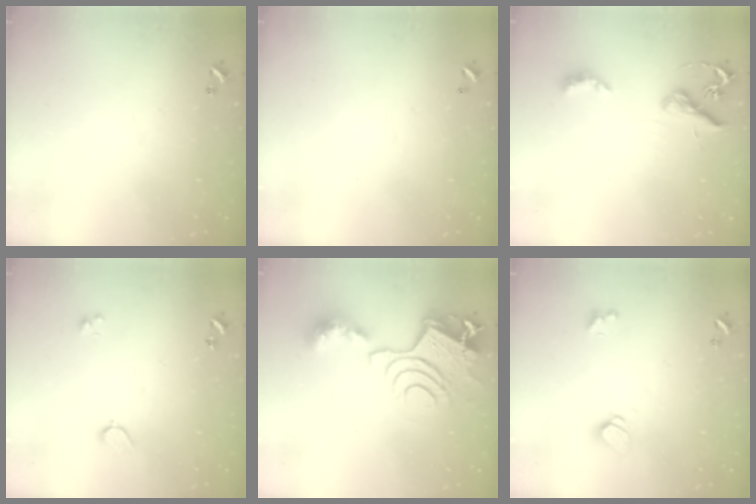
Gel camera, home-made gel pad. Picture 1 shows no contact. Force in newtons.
{"total": 2.9, "press": 2.9, "slide": 0.1}
{"total": 5.5, "press": 5.5, "slide": 0.3}
{"total": 2.1, "press": 2.0, "slide": 0.6}
{"total": 12.9, "press": 12.8, "slide": 1.6}
{"total": 2.3, "press": 2.3, "slide": 0.2}